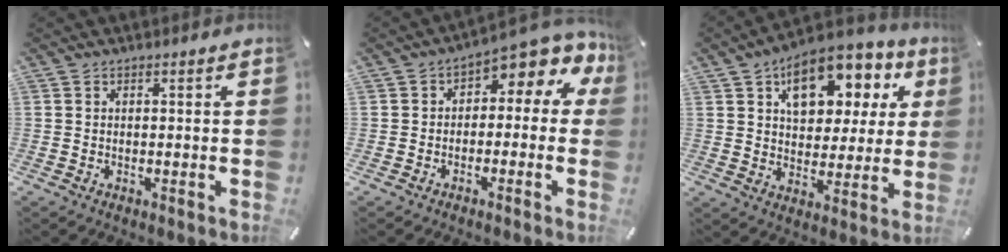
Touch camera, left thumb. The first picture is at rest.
{"total": 5.1, "force": [1.8, 3.2, 3.5], "torque": [-0.050, -0.025, 0.028]}
{"total": 13.8, "force": [7.5, 8.8, 7.5], "torque": [-0.109, -0.041, 0.134]}